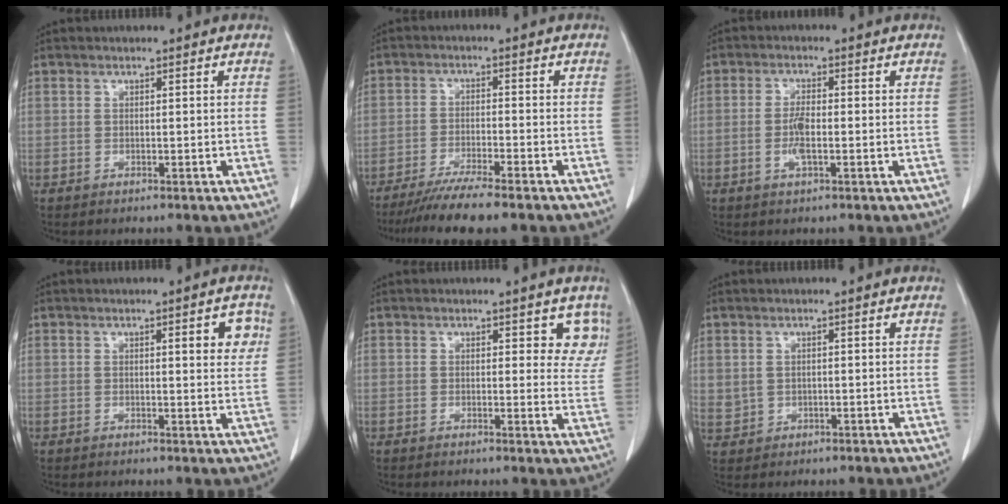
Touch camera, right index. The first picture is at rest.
{"total": 7.4, "force": [-6.1, -0.4, 4.0], "torque": [-0.063, -0.022, -0.103]}
{"total": 3.5, "force": [-0.8, 0.9, 3.3], "torque": [-0.071, -0.002, -0.015]}
{"total": 4.1, "force": [1.5, 1.1, 3.7], "torque": [-0.039, -0.002, 0.016]}
{"total": 4.8, "force": [3.0, 2.6, 2.8], "torque": [-0.004, -0.009, 0.019]}
{"total": 1.8, "force": [0.4, 1.7, 0.7], "torque": [-0.015, 0.002, 0.015]}